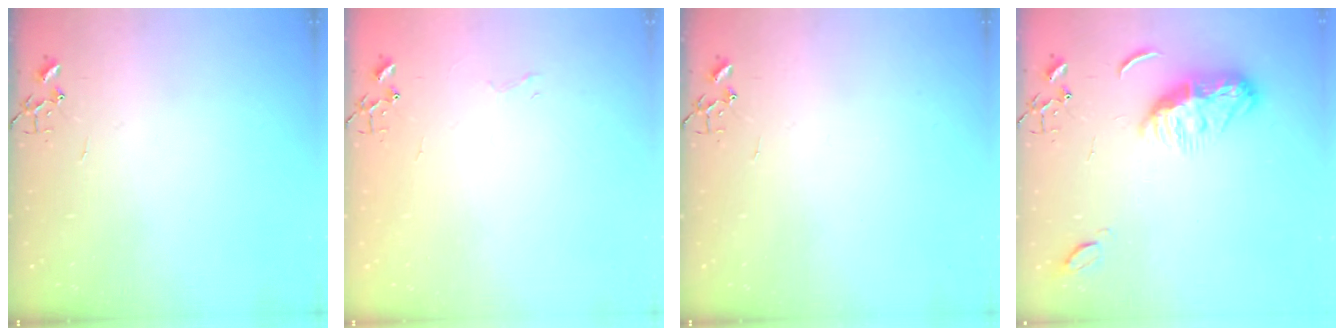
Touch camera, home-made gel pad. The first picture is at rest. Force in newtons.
{"total": 3.4, "press": 3.4, "slide": 0.3}
{"total": 0.0}
{"total": 10.4, "press": 10.4, "slide": 0.1}